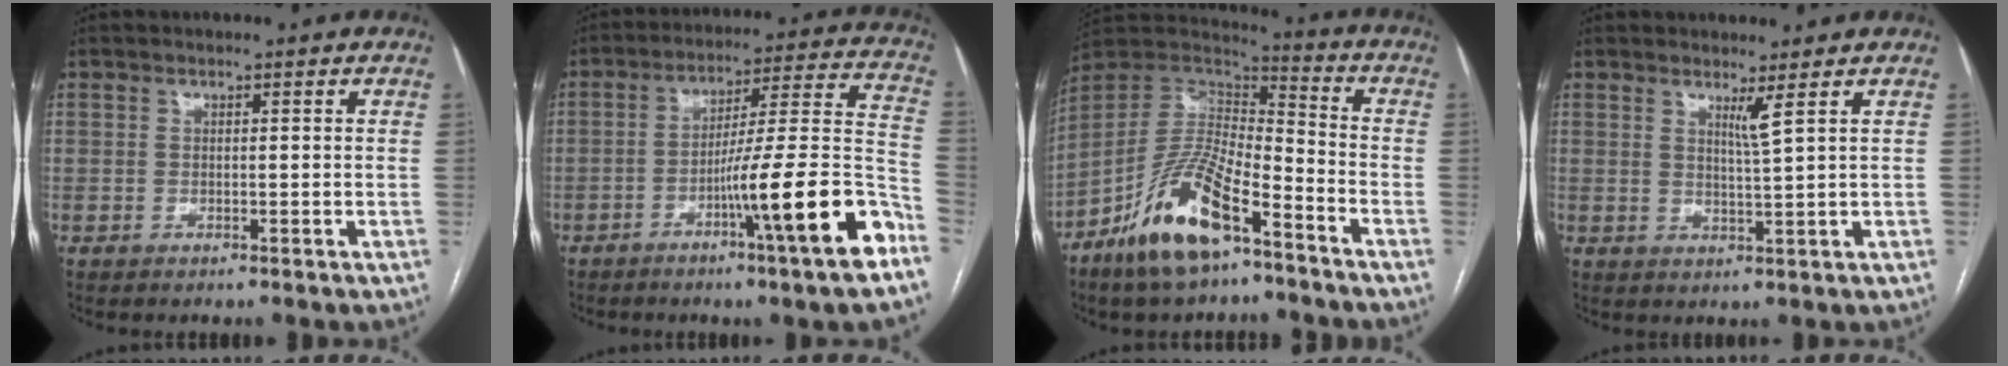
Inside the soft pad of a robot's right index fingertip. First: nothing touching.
{"total": 18.1, "force": [-8.5, -1.1, 15.9], "torque": [-0.211, -0.004, -0.132]}
{"total": 15.4, "force": [-9.4, 4.3, 11.3], "torque": [-0.220, 0.003, -0.174]}
{"total": 2.3, "force": [1.4, -0.9, 1.5], "torque": [-0.031, -0.018, 0.029]}